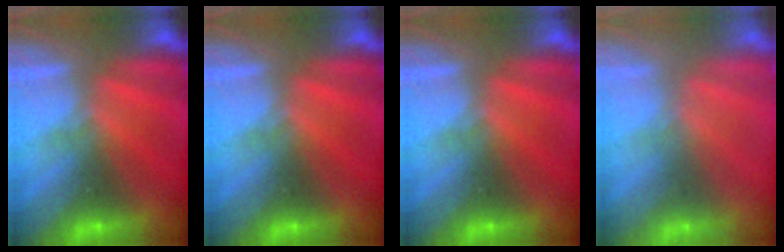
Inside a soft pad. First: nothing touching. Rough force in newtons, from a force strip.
{"total": 0.0}
{"total": 0.0}
{"total": 2.9}